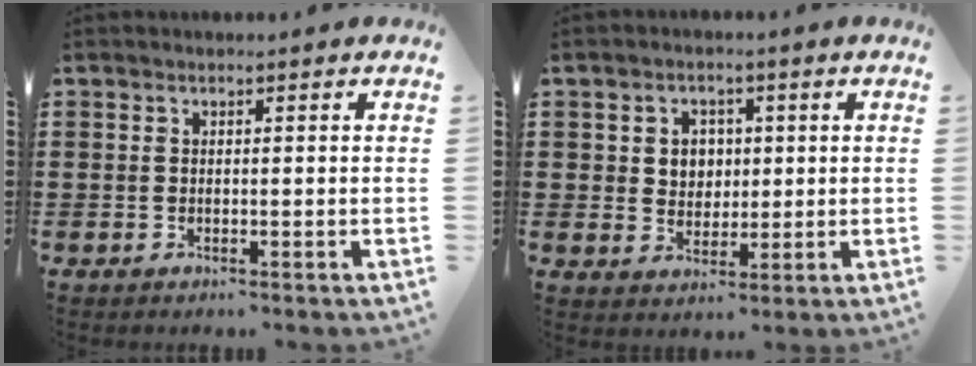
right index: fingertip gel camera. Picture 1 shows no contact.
{"total": 3.8, "force": [0.9, 3.4, 1.3], "torque": [-0.040, 0.012, 0.012]}